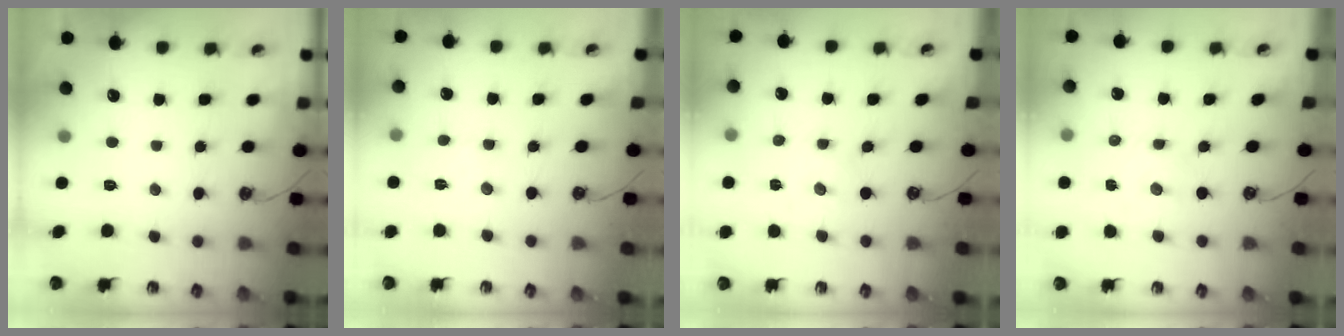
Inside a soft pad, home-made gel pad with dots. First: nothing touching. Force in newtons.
{"total": 2.7, "press": 2.7, "slide": 0.5}
{"total": 0.0}
{"total": 2.6, "press": 2.6, "slide": 0.1}